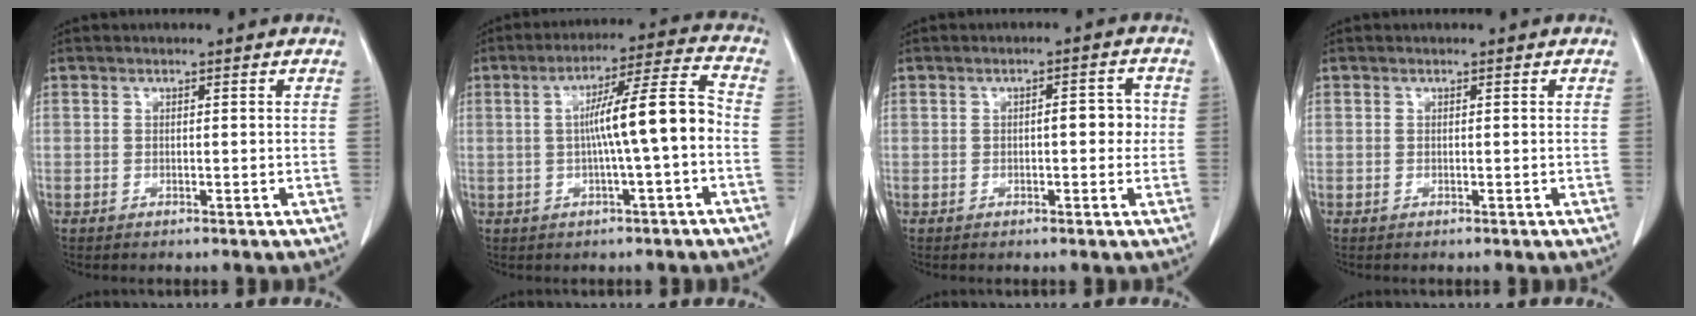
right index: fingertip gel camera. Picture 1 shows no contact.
{"total": 10.0, "force": [-1.1, -0.3, 10.0], "torque": [-0.162, 0.022, -0.020]}
{"total": 2.9, "force": [0.1, 1.3, 2.6], "torque": [-0.030, 0.007, 0.000]}
{"total": 0.0}